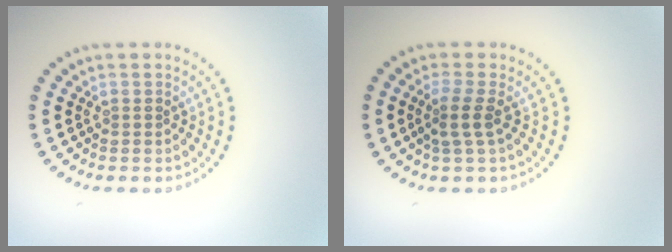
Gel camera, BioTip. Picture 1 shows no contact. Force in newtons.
{"total": 2.0, "press": 1.5, "slide": 1.4}